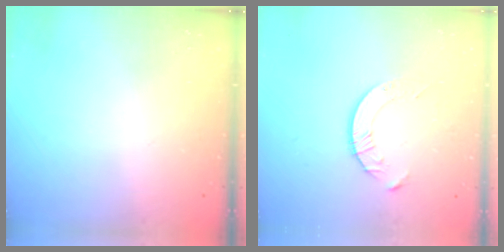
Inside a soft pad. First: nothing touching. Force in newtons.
{"total": 4.7, "press": 4.6, "slide": 0.6}